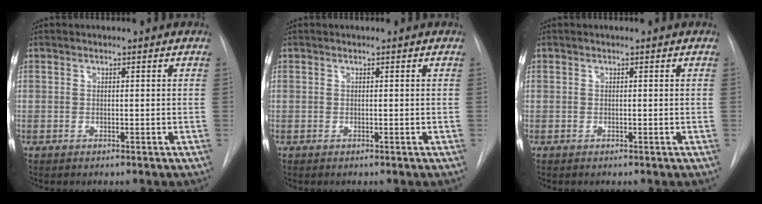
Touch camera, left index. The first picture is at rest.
{"total": 0.0}
{"total": 0.0}